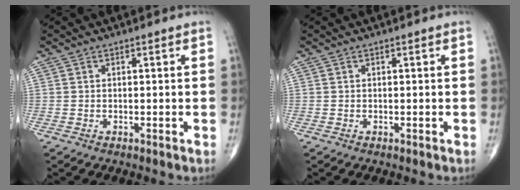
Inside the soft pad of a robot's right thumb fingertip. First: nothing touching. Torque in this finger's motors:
{"motor_torque": [0.01, 0.01, 0.00, 0.00, 0.01]}